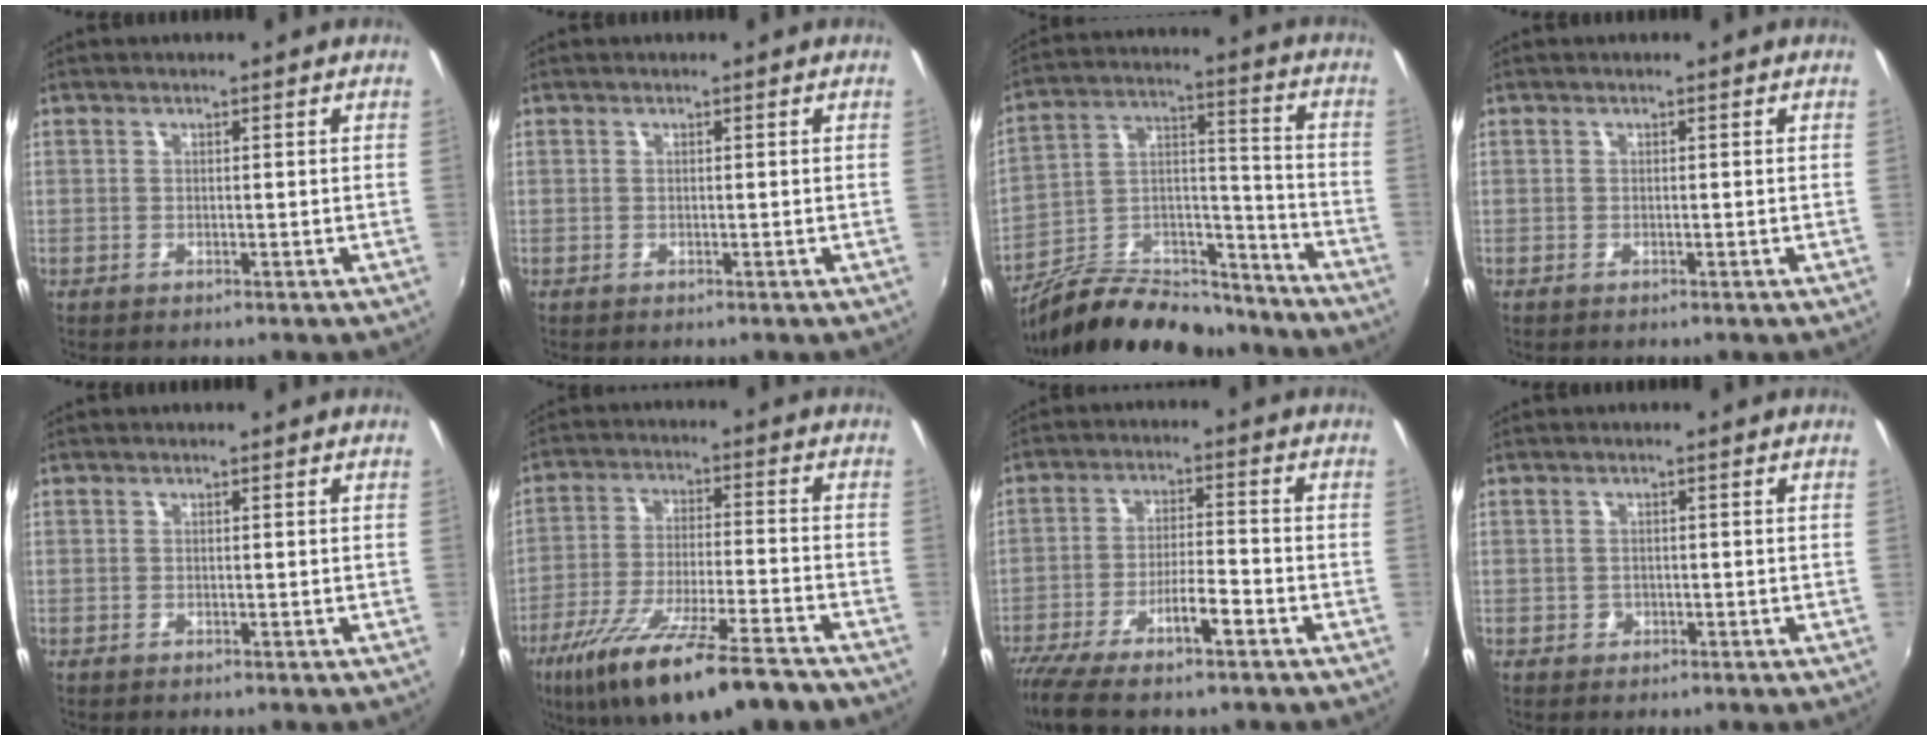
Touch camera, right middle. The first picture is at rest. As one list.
[{"total": 0.0}, {"total": 19.4, "force": [-15.4, 8.6, 8.1], "torque": [-0.155, 0.046, -0.236]}, {"total": 0.0}, {"total": 0.0}, {"total": 19.4, "force": [-14.1, 3.2, 13.0], "torque": [-0.245, -0.050, -0.234]}, {"total": 9.3, "force": [-6.6, 0.9, 6.5], "torque": [-0.141, -0.009, -0.119]}, {"total": 1.4, "force": [-0.5, 1.3, 0.3], "torque": [-0.005, -0.002, -0.006]}]